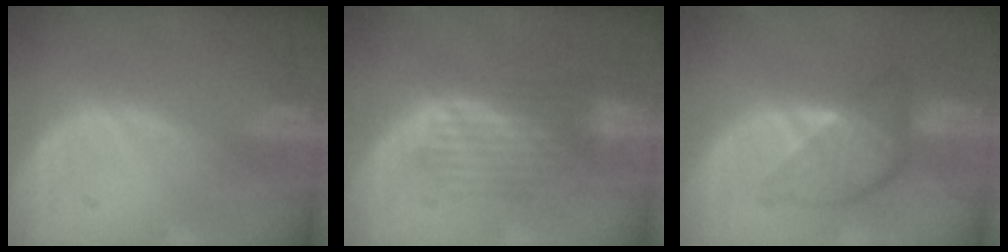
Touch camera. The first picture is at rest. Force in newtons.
{"total": 6.3, "press": 6.3, "slide": 0.6}
{"total": 6.0, "press": 6.0, "slide": 0.4}